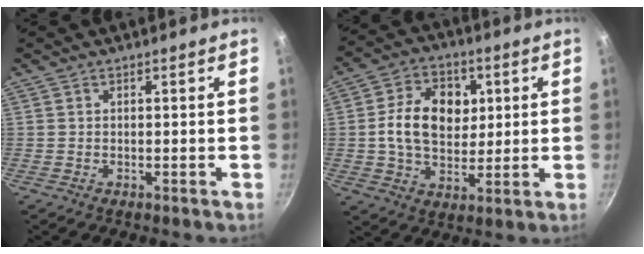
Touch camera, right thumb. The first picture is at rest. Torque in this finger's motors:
{"motor_torque": [0.49, 2.58, 1.01, -0.27, 0.13]}